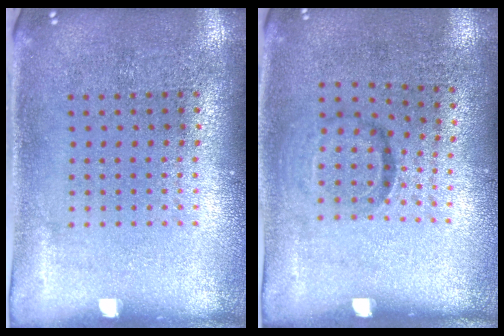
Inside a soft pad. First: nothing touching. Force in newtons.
{"total": 1.0, "press": 0.6, "slide": 0.8}